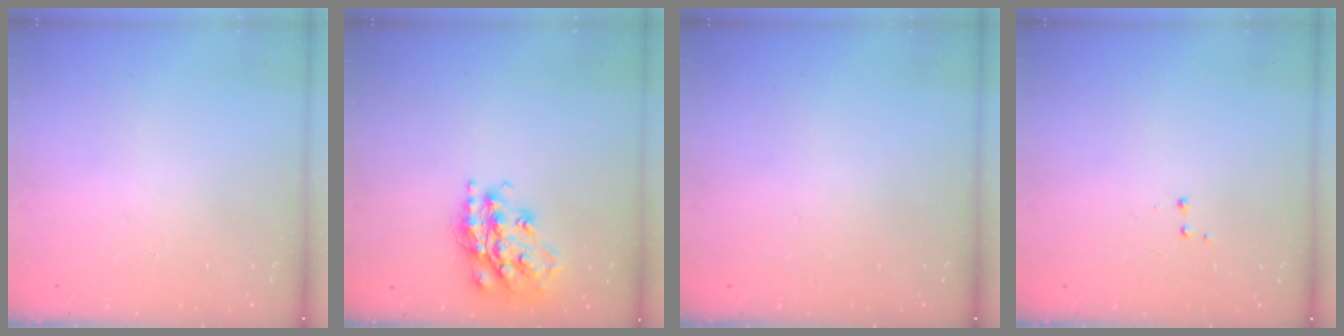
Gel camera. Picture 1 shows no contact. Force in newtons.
{"total": 17.8, "press": 17.8, "slide": 1.3}
{"total": 0.0}
{"total": 2.9, "press": 2.8, "slide": 0.7}